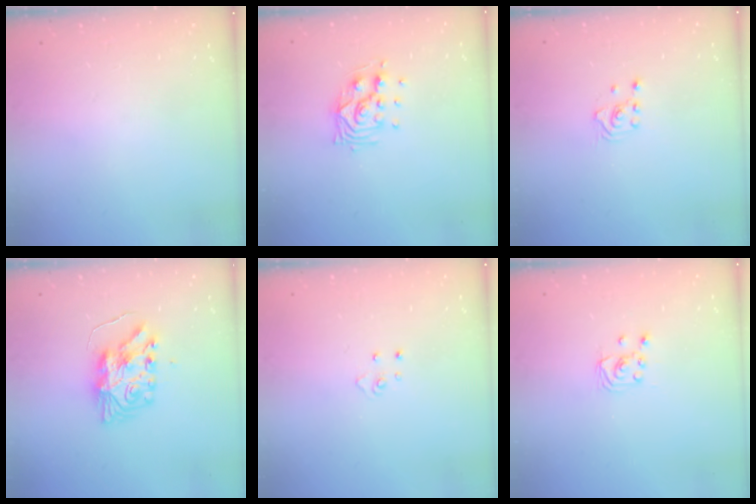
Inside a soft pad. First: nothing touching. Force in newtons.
{"total": 9.5, "press": 9.5, "slide": 0.4}
{"total": 1.6, "press": 1.5, "slide": 0.2}
{"total": 9.3, "press": 9.3, "slide": 0.7}
{"total": 3.7, "press": 3.7, "slide": 0.3}
{"total": 2.3, "press": 2.2, "slide": 0.3}